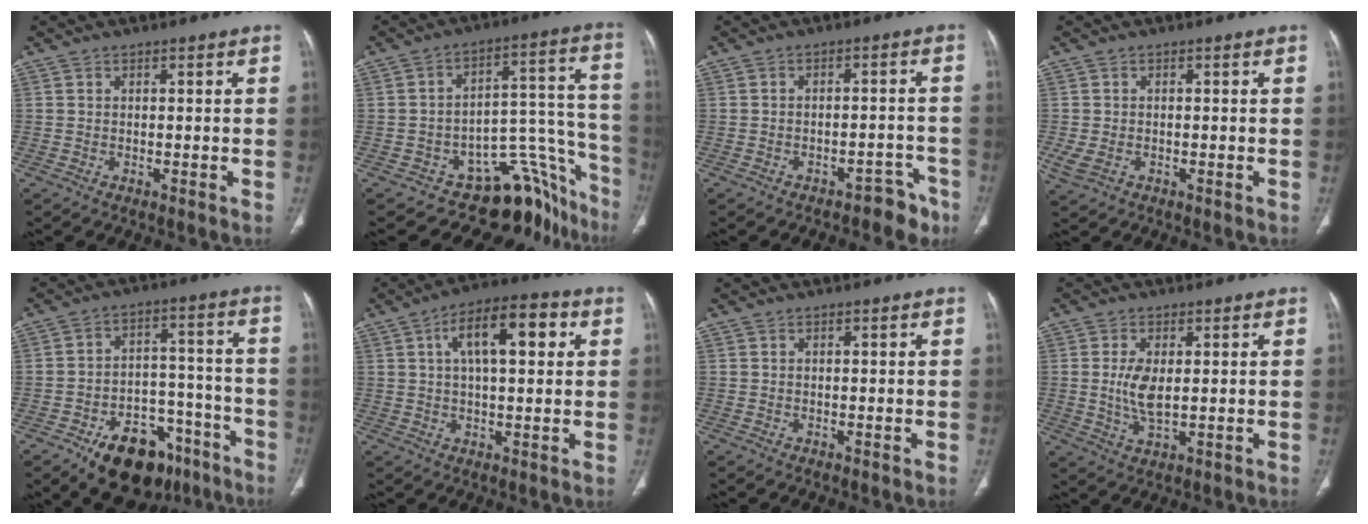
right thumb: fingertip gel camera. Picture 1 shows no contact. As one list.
[{"total": 17.2, "force": [-12.8, 9.0, 7.2], "torque": [-0.015, 0.135, -0.167]}, {"total": 6.1, "force": [-4.7, 3.3, 2.1], "torque": [-0.003, 0.048, -0.060]}, {"total": 3.1, "force": [-0.8, 2.1, 2.1], "torque": [-0.055, 0.000, -0.010]}, {"total": 17.7, "force": [-11.3, 10.2, 9.0], "torque": [-0.089, 0.086, -0.164]}, {"total": 12.5, "force": [3.7, 5.2, 10.8], "torque": [-0.161, 0.020, 0.053]}, {"total": 0.0}, {"total": 5.9, "force": [0.6, 2.7, 5.2], "torque": [-0.108, -0.009, 0.017]}]